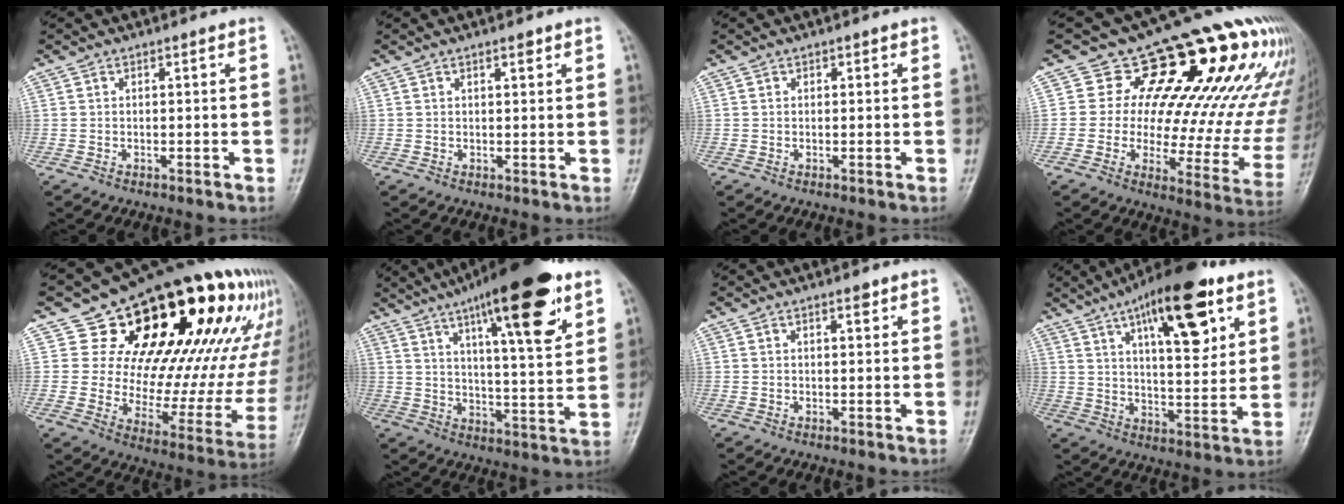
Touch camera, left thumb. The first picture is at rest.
{"total": 1.5, "force": [0.9, 0.6, 1.1], "torque": [-0.011, -0.003, 0.012]}
{"total": 0.6, "force": [0.3, 0.5, 0.3], "torque": [0.005, 0.000, 0.001]}
{"total": 21.7, "force": [10.8, 11.0, 15.3], "torque": [-0.134, -0.040, 0.129]}
{"total": 30.5, "force": [14.7, 15.7, 21.6], "torque": [-0.261, -0.025, 0.221]}
{"total": 22.1, "force": [12.3, 5.2, 17.6], "torque": [-0.249, -0.036, 0.189]}
{"total": 1.8, "force": [1.2, 0.6, 1.2], "torque": [-0.012, -0.005, 0.016]}
{"total": 19.9, "force": [9.9, 7.0, 15.8], "torque": [-0.208, -0.035, 0.151]}